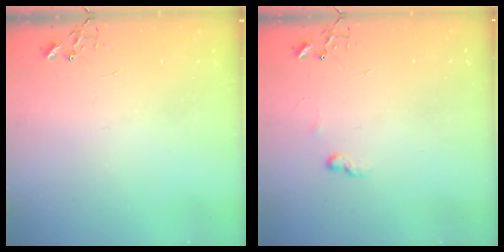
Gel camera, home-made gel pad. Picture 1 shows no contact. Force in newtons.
{"total": 5.9, "press": 5.9, "slide": 0.8}